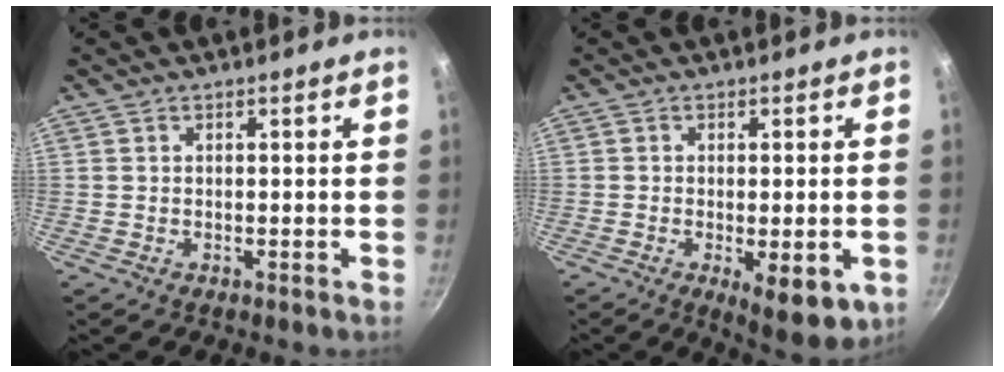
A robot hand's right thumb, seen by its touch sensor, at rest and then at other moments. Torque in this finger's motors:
{"motor_torque": [0.03, 0.57, -0.16, 0.00, 0.00]}